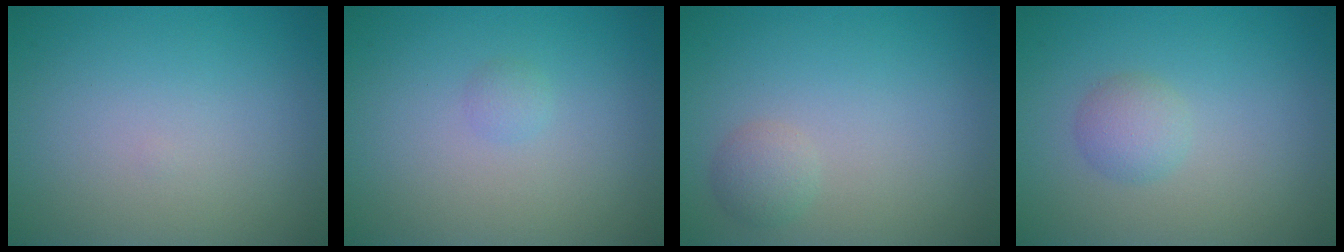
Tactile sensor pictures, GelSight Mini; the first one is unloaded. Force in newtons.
{"total": 0.7, "press": 0.7, "slide": 0.1}
{"total": 1.5, "press": 1.5, "slide": 0.1}
{"total": 1.8, "press": 1.8, "slide": 0.1}